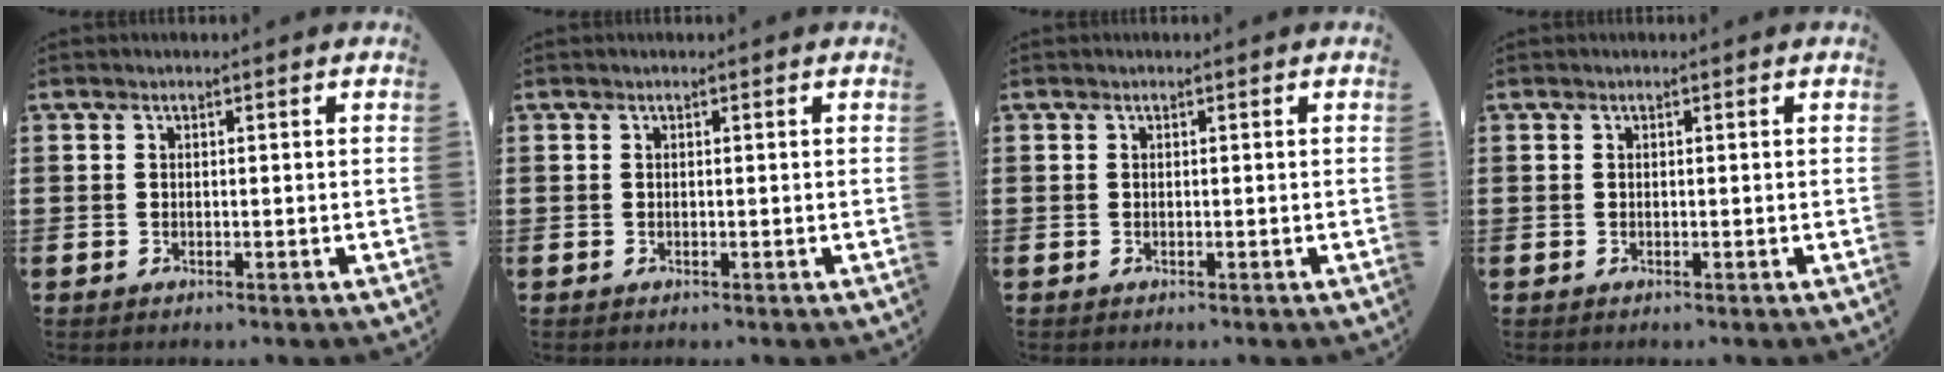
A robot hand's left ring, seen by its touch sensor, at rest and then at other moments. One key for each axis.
{"total": 0.0}
{"total": 0.0}
{"total": 0.0}